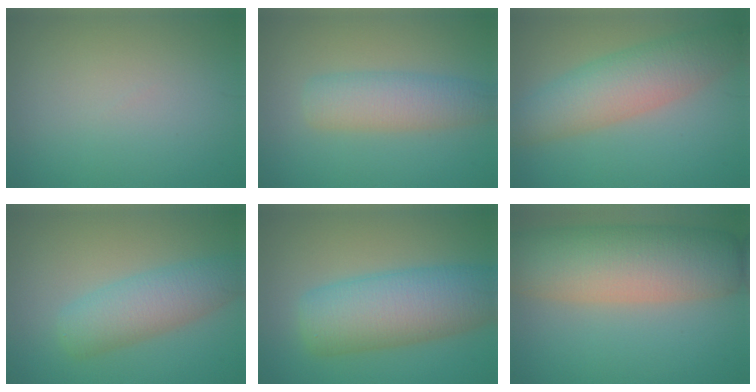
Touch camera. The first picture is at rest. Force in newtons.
{"total": 4.4, "press": 4.4, "slide": 0.1}
{"total": 6.3, "press": 6.3, "slide": 0.4}
{"total": 4.9, "press": 4.9, "slide": 0.1}
{"total": 8.4, "press": 8.4, "slide": 0.3}
{"total": 10.8, "press": 10.8, "slide": 1.0}